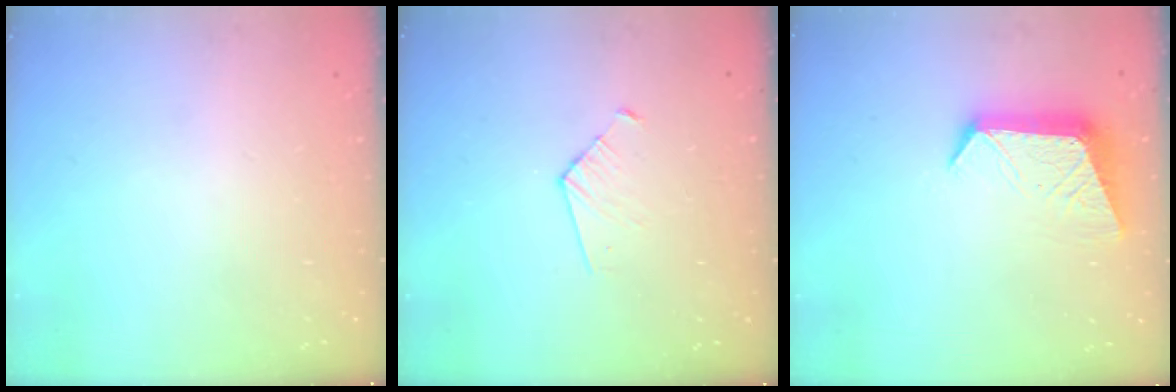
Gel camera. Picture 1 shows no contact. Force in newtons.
{"total": 4.3, "press": 4.3, "slide": 0.3}
{"total": 10.4, "press": 10.3, "slide": 1.1}